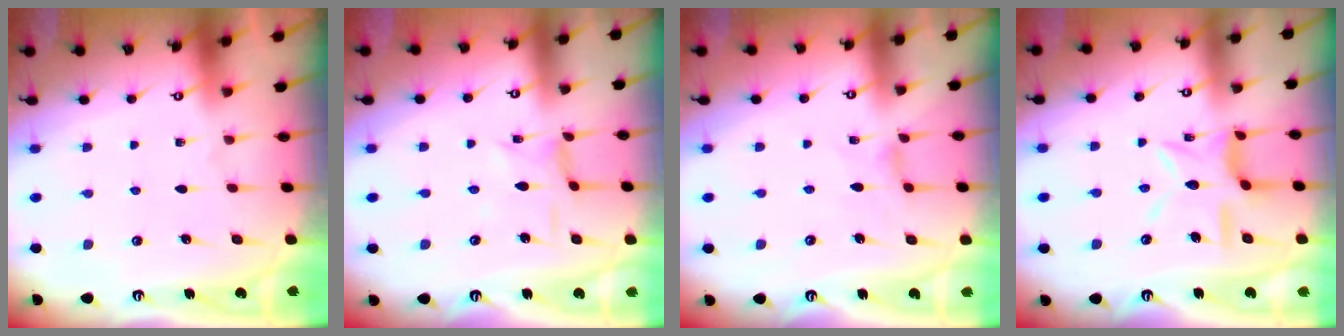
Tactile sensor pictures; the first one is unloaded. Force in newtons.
{"total": 1.5, "press": 1.5, "slide": 0.3}
{"total": 1.3, "press": 1.3, "slide": 0.4}
{"total": 11.2, "press": 11.2, "slide": 1.0}